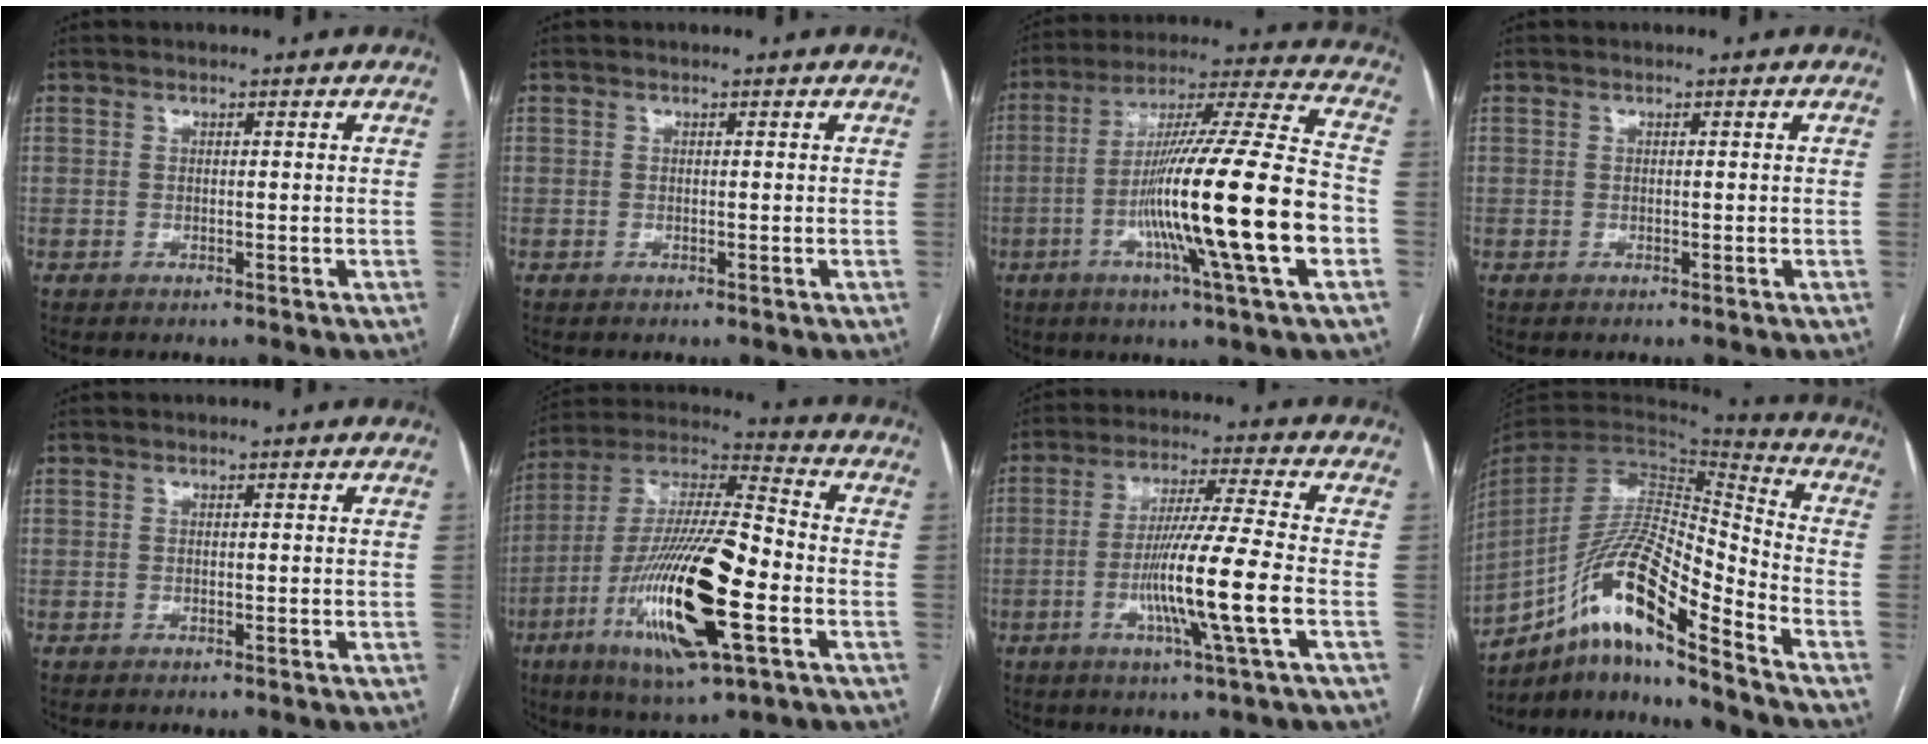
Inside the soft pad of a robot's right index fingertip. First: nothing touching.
{"total": 0.0}
{"total": 23.0, "force": [-5.6, -0.5, 22.3], "torque": [-0.369, -0.015, -0.109]}
{"total": 0.0}
{"total": 0.0}
{"total": 22.9, "force": [-7.1, 3.9, 21.4], "torque": [-0.426, -0.025, -0.126]}
{"total": 12.3, "force": [-3.2, -1.4, 11.8], "torque": [-0.221, -0.012, -0.065]}
{"total": 18.0, "force": [-11.9, 1.7, 13.4], "torque": [-0.275, 0.000, -0.217]}